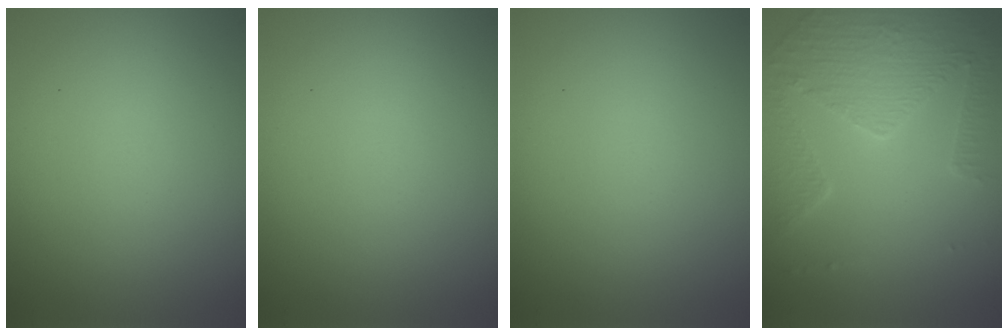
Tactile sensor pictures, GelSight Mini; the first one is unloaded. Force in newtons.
{"total": 0.0}
{"total": 0.0}
{"total": 5.3, "press": 3.8, "slide": 3.7}